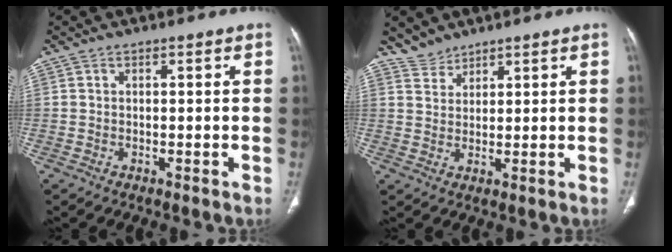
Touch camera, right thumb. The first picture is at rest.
{"total": 3.0, "force": [2.8, 1.0, -0.3], "torque": [0.021, -0.010, 0.054]}